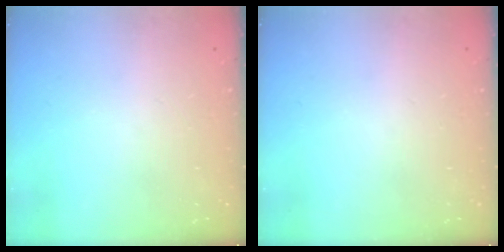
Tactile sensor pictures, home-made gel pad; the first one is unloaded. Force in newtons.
{"total": 0.0}